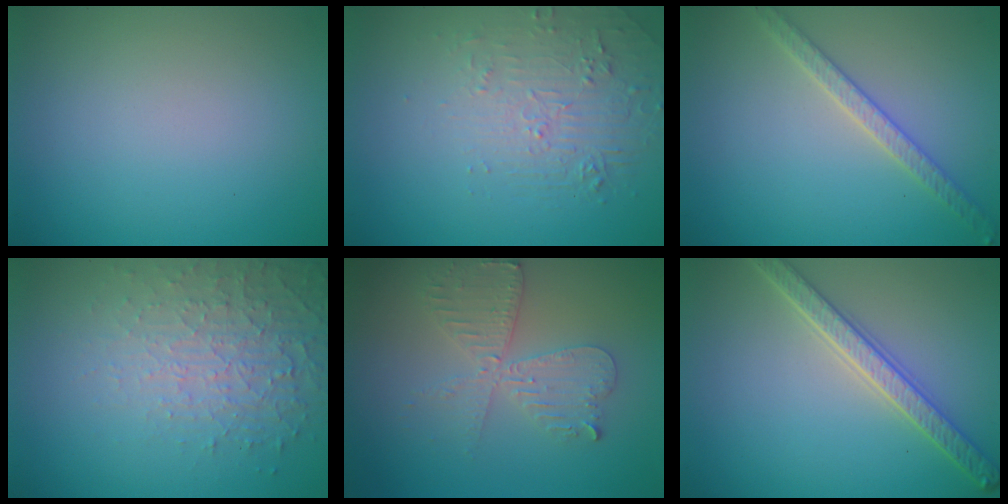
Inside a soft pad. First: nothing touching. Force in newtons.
{"total": 2.2, "press": 1.3, "slide": 1.8}
{"total": 2.9, "press": 2.8, "slide": 0.6}
{"total": 5.2, "press": 3.3, "slide": 3.9}
{"total": 4.2, "press": 3.6, "slide": 2.2}
{"total": 4.1, "press": 3.5, "slide": 2.2}